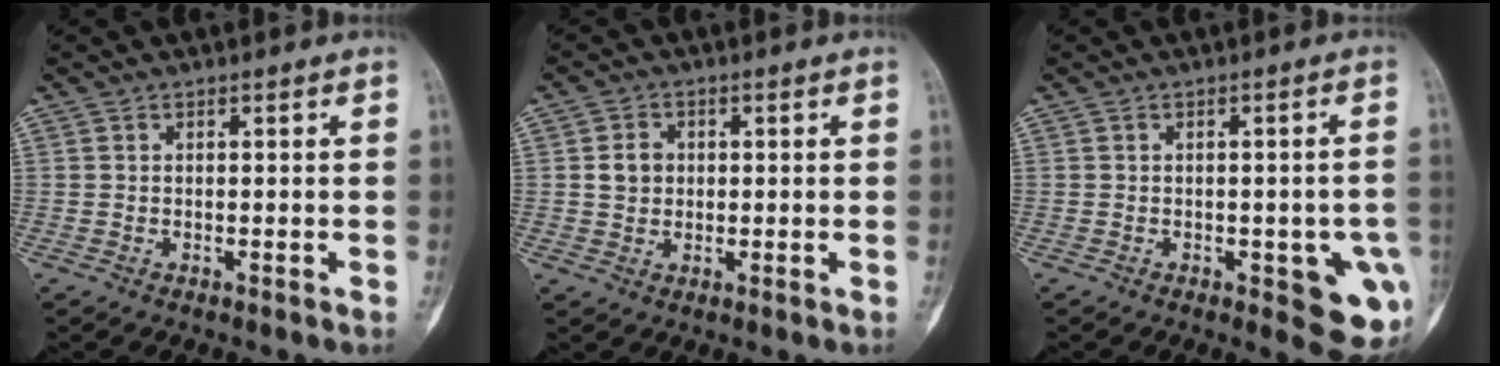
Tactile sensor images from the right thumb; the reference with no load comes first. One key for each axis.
{"total": 3.7, "fx": 0.5, "fy": 3.2, "fz": 1.8, "tx": -0.018, "ty": 0.004, "tz": 0.008}
{"total": 10.6, "fx": -3.0, "fy": 4.2, "fz": 9.3, "tx": -0.078, "ty": 0.001, "tz": -0.027}